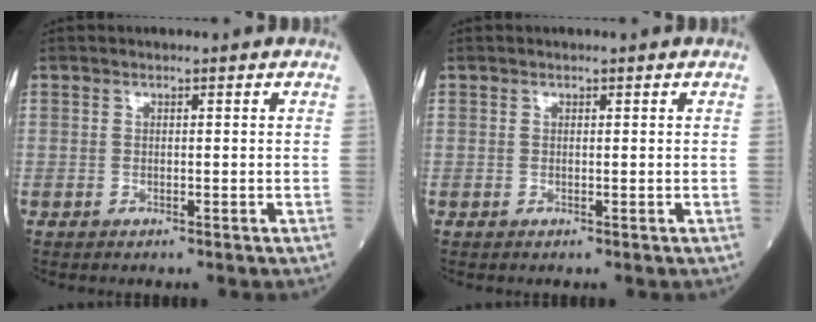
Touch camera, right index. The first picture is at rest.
{"total": 0.0}